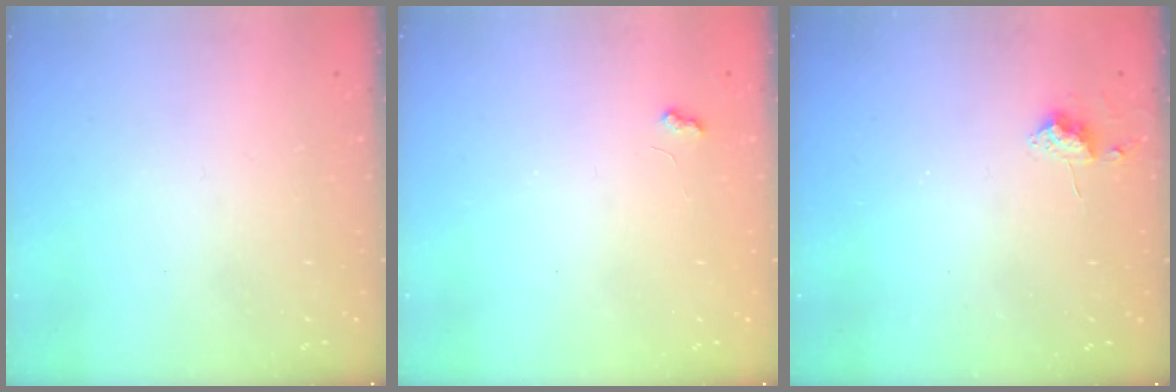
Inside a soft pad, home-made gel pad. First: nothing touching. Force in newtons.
{"total": 3.5, "press": 3.4, "slide": 0.4}
{"total": 8.3, "press": 8.3, "slide": 0.7}